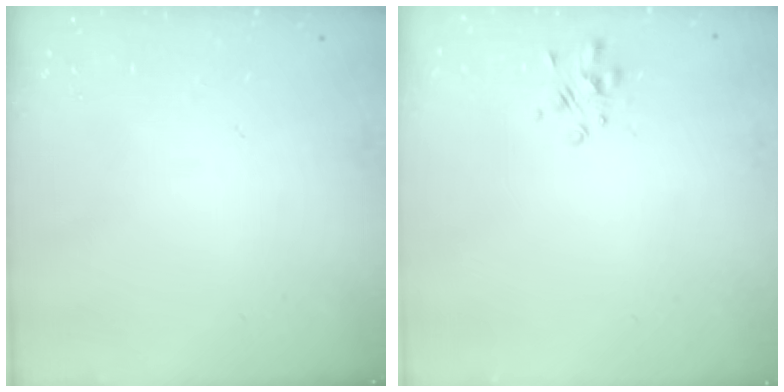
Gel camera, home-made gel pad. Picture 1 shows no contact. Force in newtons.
{"total": 2.4, "press": 2.2, "slide": 0.9}